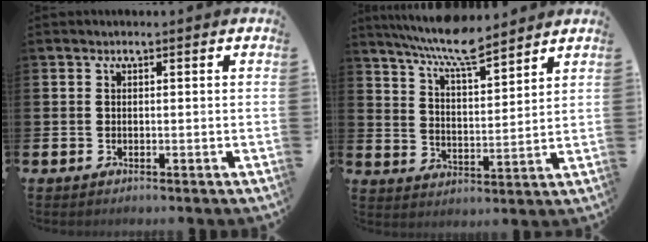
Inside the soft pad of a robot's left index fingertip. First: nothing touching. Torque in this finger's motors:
{"motor_torque": [0.97, -1.17, 0.34, 0.21]}